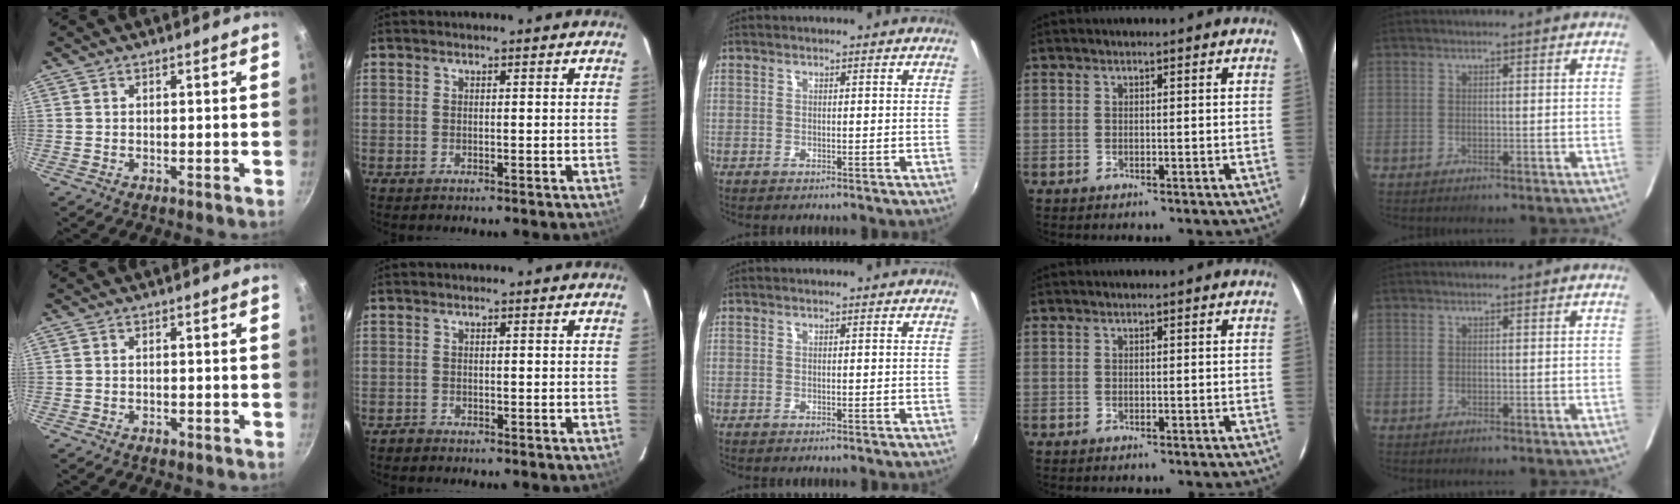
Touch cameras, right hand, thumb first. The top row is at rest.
{"thumb": {"total": 0.8, "force": [-0.5, 0.5, 0.4], "torque": [-0.009, 0.003, -0.007]}, "index": {"total": 1.2, "force": [-0.9, 0.0, -0.7], "torque": [0.012, 0.003, -0.018]}}